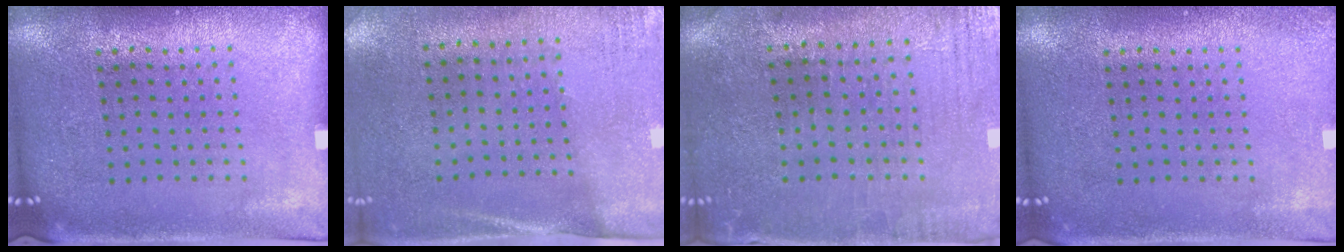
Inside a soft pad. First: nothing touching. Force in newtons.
{"total": 2.6, "press": 2.3, "slide": 1.3}
{"total": 0.5, "press": 0.3, "slide": 0.4}
{"total": 1.1, "press": 1.1, "slide": 0.1}